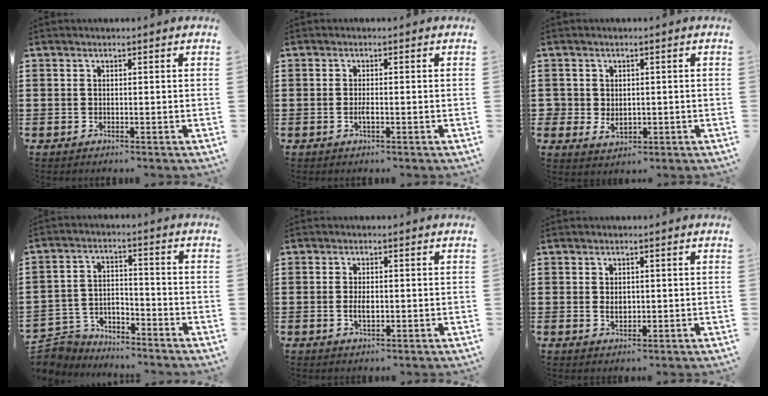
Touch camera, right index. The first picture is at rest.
{"total": 1.5, "force": [-0.4, 0.4, 1.4], "torque": [-0.033, -0.003, -0.010]}
{"total": 2.5, "force": [-0.2, 2.2, 1.3], "torque": [-0.032, 0.004, -0.005]}
{"total": 5.5, "force": [-5.3, 1.3, 0.1], "torque": [-0.015, 0.010, -0.112]}
{"total": 2.6, "force": [-0.3, 1.2, 2.3], "torque": [-0.043, 0.002, -0.004]}
{"total": 1.8, "force": [0.1, 1.2, 1.4], "torque": [-0.027, 0.006, 0.002]}